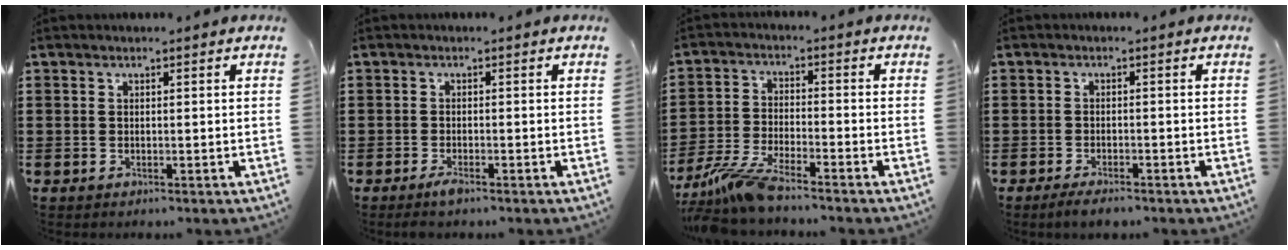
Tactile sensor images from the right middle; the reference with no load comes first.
{"total": 1.8, "force": [-1.1, 0.4, 1.4], "torque": [-0.031, -0.005, -0.023]}
{"total": 6.9, "force": [-6.0, 0.4, 3.4], "torque": [-0.092, -0.014, -0.122]}
{"total": 2.4, "force": [-2.3, 0.6, 0.7], "torque": [-0.015, 0.003, -0.044]}